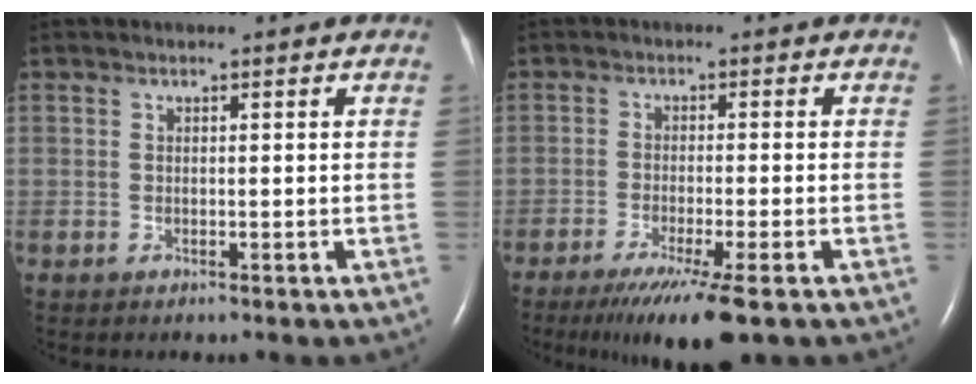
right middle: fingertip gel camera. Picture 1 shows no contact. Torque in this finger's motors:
{"motor_torque": [1.07, -0.82, 0.23, 0.13]}